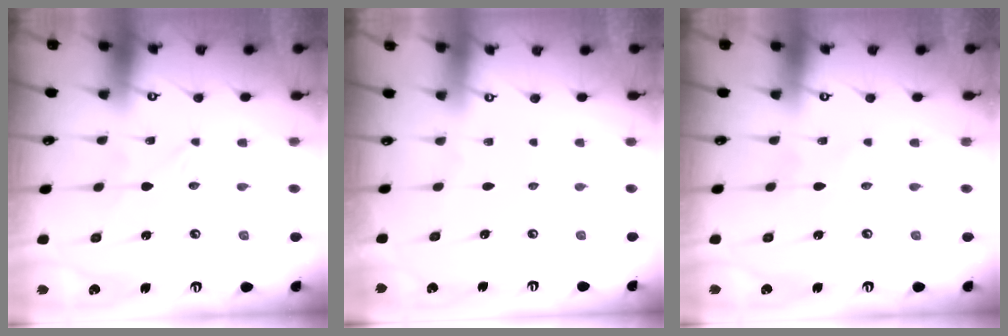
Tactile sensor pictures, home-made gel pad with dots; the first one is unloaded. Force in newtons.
{"total": 0.0}
{"total": 1.2, "press": 1.2, "slide": 0.2}